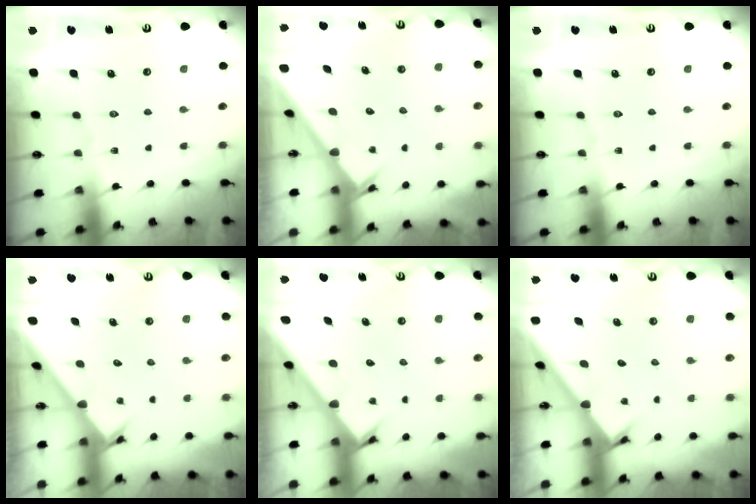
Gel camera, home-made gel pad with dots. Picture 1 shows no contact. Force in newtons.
{"total": 2.4, "press": 2.4, "slide": 0.2}
{"total": 0.0}
{"total": 2.8, "press": 2.8, "slide": 0.3}
{"total": 2.2, "press": 2.2, "slide": 0.2}
{"total": 1.8, "press": 1.8, "slide": 0.2}